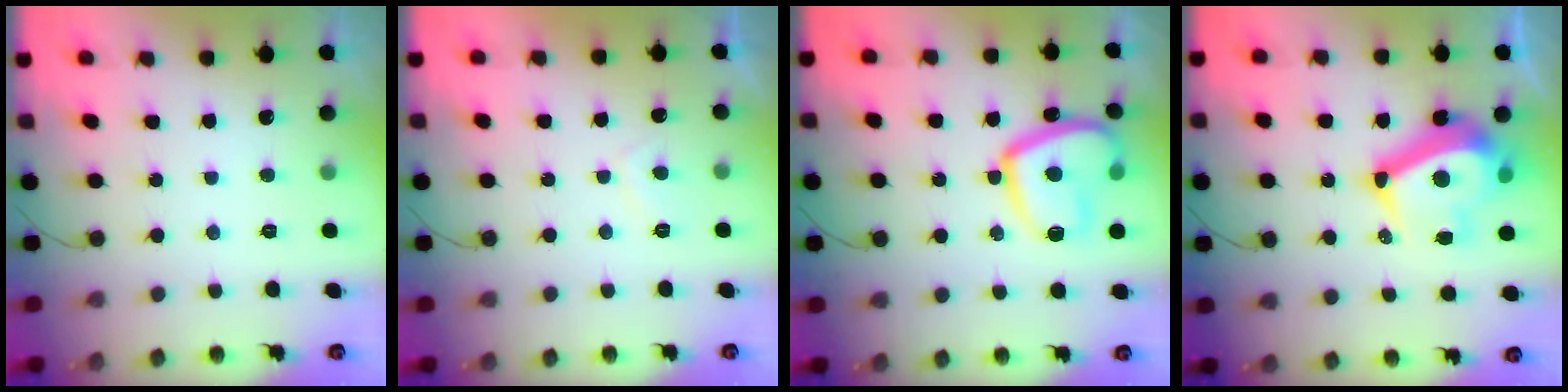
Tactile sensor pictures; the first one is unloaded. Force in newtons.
{"total": 2.1, "press": 2.0, "slide": 0.9}
{"total": 16.7, "press": 16.6, "slide": 2.0}
{"total": 12.8, "press": 12.5, "slide": 2.9}